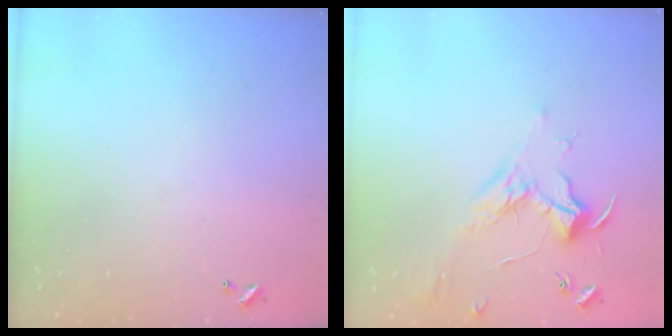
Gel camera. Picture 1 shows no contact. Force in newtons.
{"total": 1.8, "press": 1.6, "slide": 0.7}